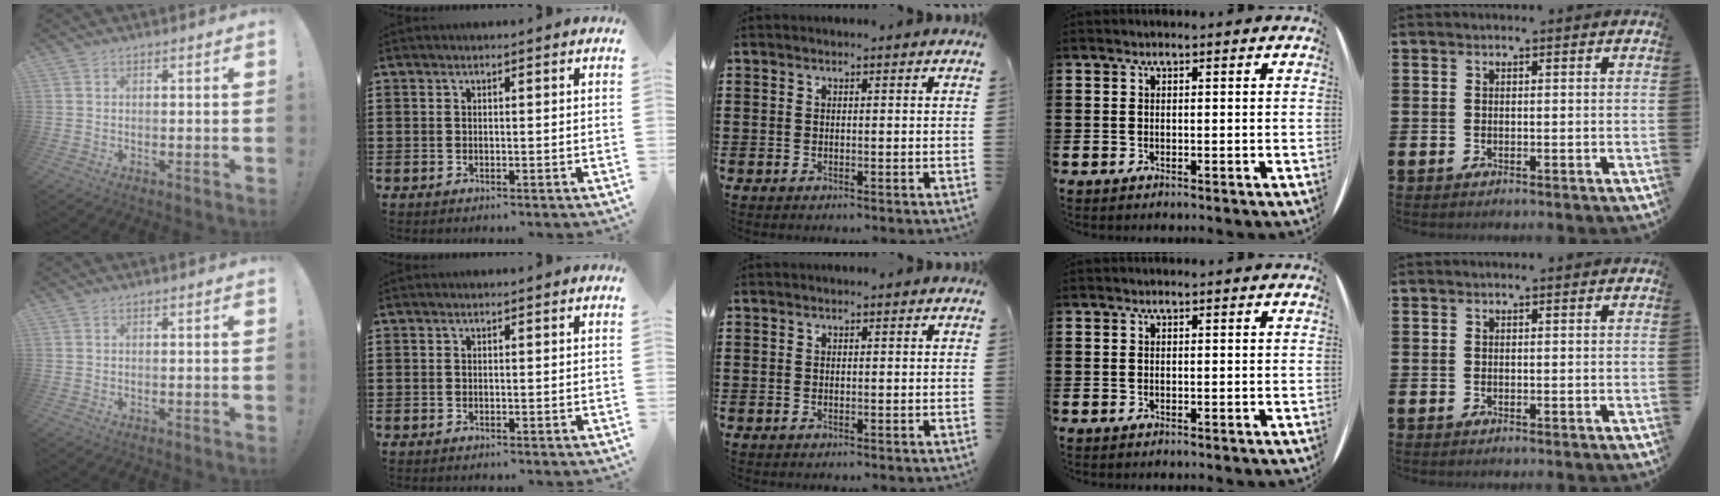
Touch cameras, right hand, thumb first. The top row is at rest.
{}